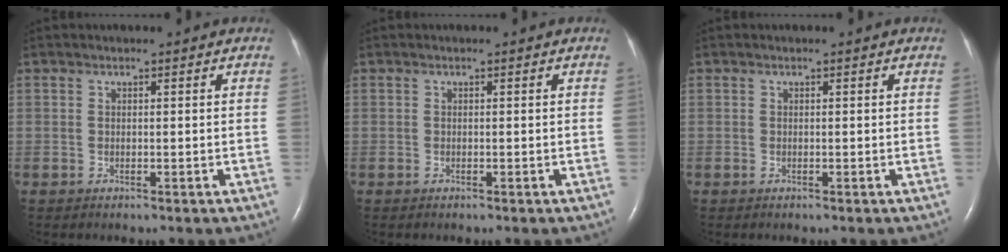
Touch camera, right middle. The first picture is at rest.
{"total": 0.0}
{"total": 0.0}